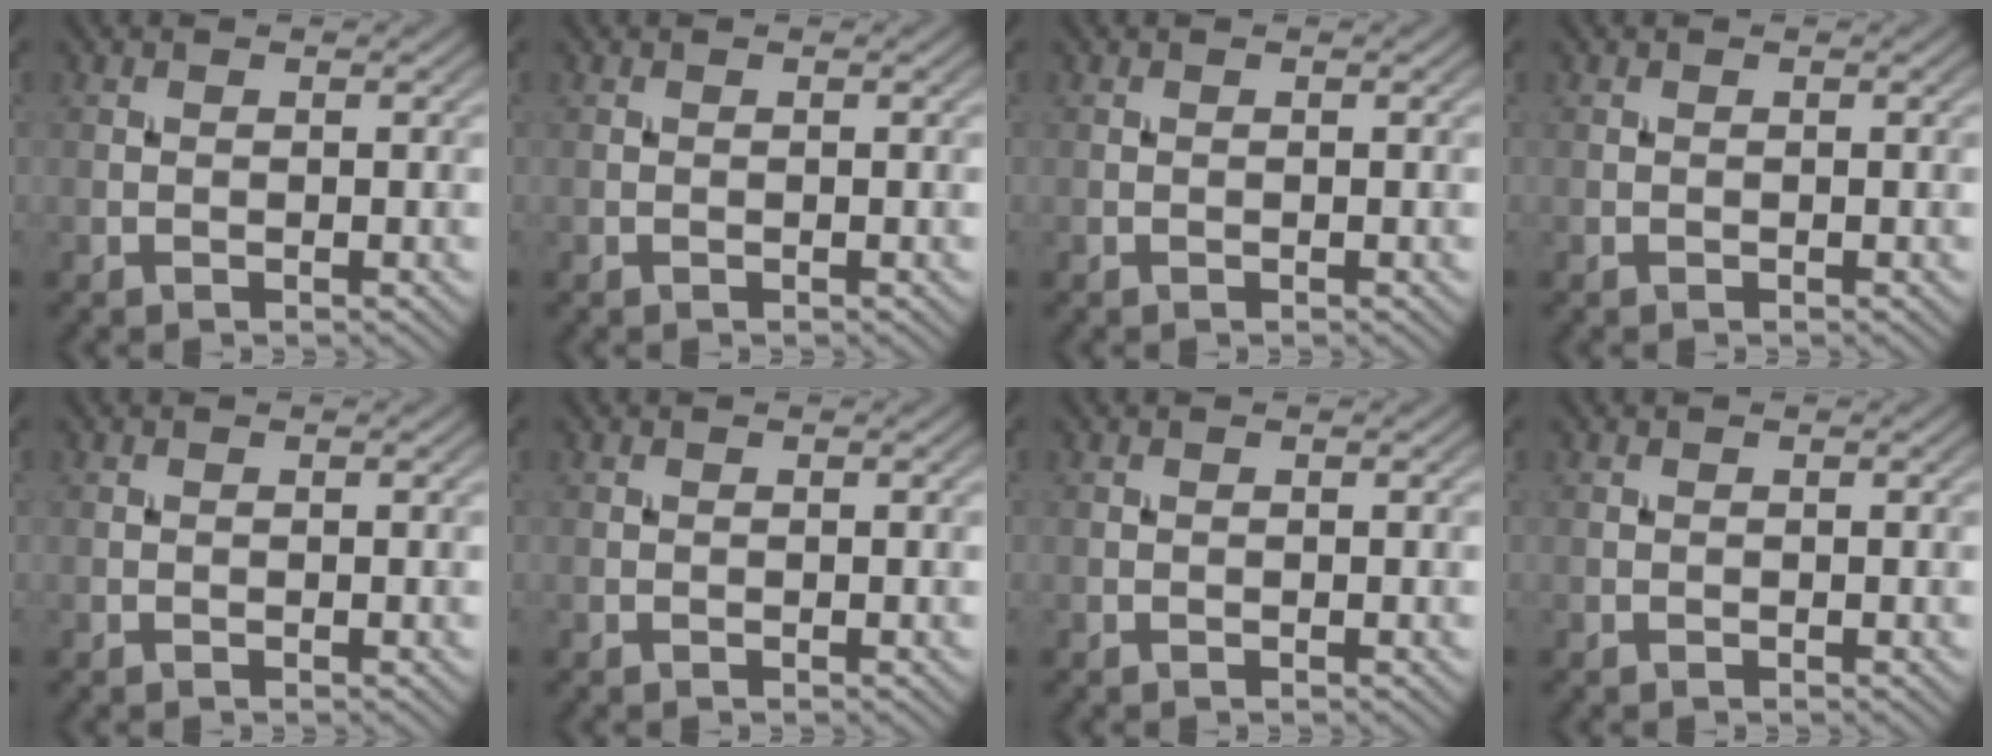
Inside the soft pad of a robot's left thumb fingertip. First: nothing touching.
{"total": 0.0}
{"total": 0.0}
{"total": 0.0}
{"total": 0.0}
{"total": 0.0}
{"total": 0.0}
{"total": 0.0}